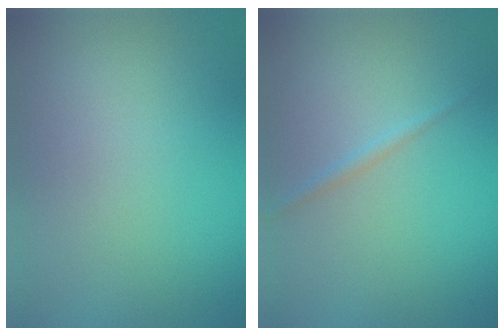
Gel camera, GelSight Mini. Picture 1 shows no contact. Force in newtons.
{"total": 0.8, "press": 0.8, "slide": 0.1}